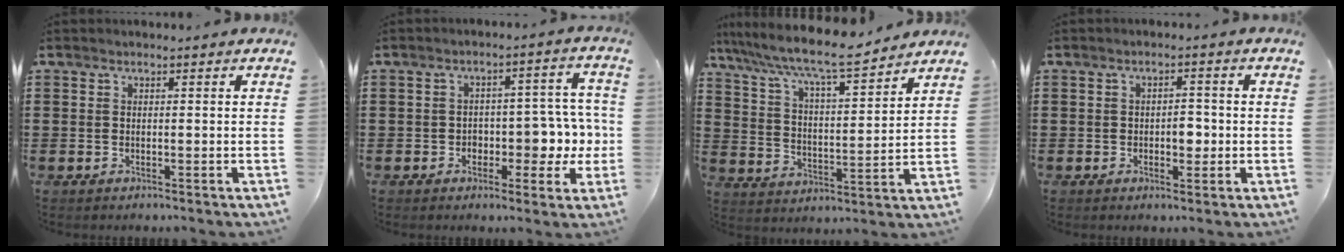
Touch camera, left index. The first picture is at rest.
{"total": 5.7, "force": [-1.2, 4.0, 3.9], "torque": [-0.055, 0.000, -0.030]}
{"total": 7.5, "force": [6.5, 0.5, 3.6], "torque": [-0.099, -0.039, 0.104]}
{"total": 2.8, "force": [-0.5, 1.7, 2.2], "torque": [-0.035, 0.002, -0.015]}